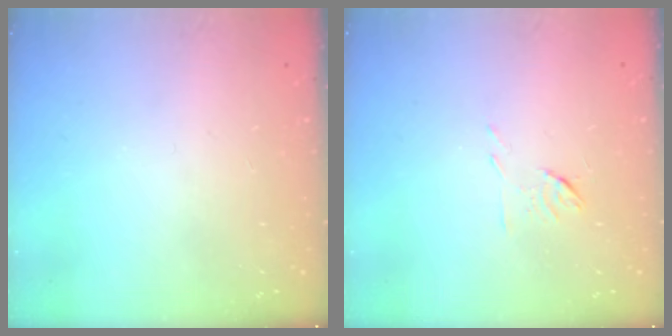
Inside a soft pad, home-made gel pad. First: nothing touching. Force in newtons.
{"total": 5.3, "press": 5.2, "slide": 1.0}